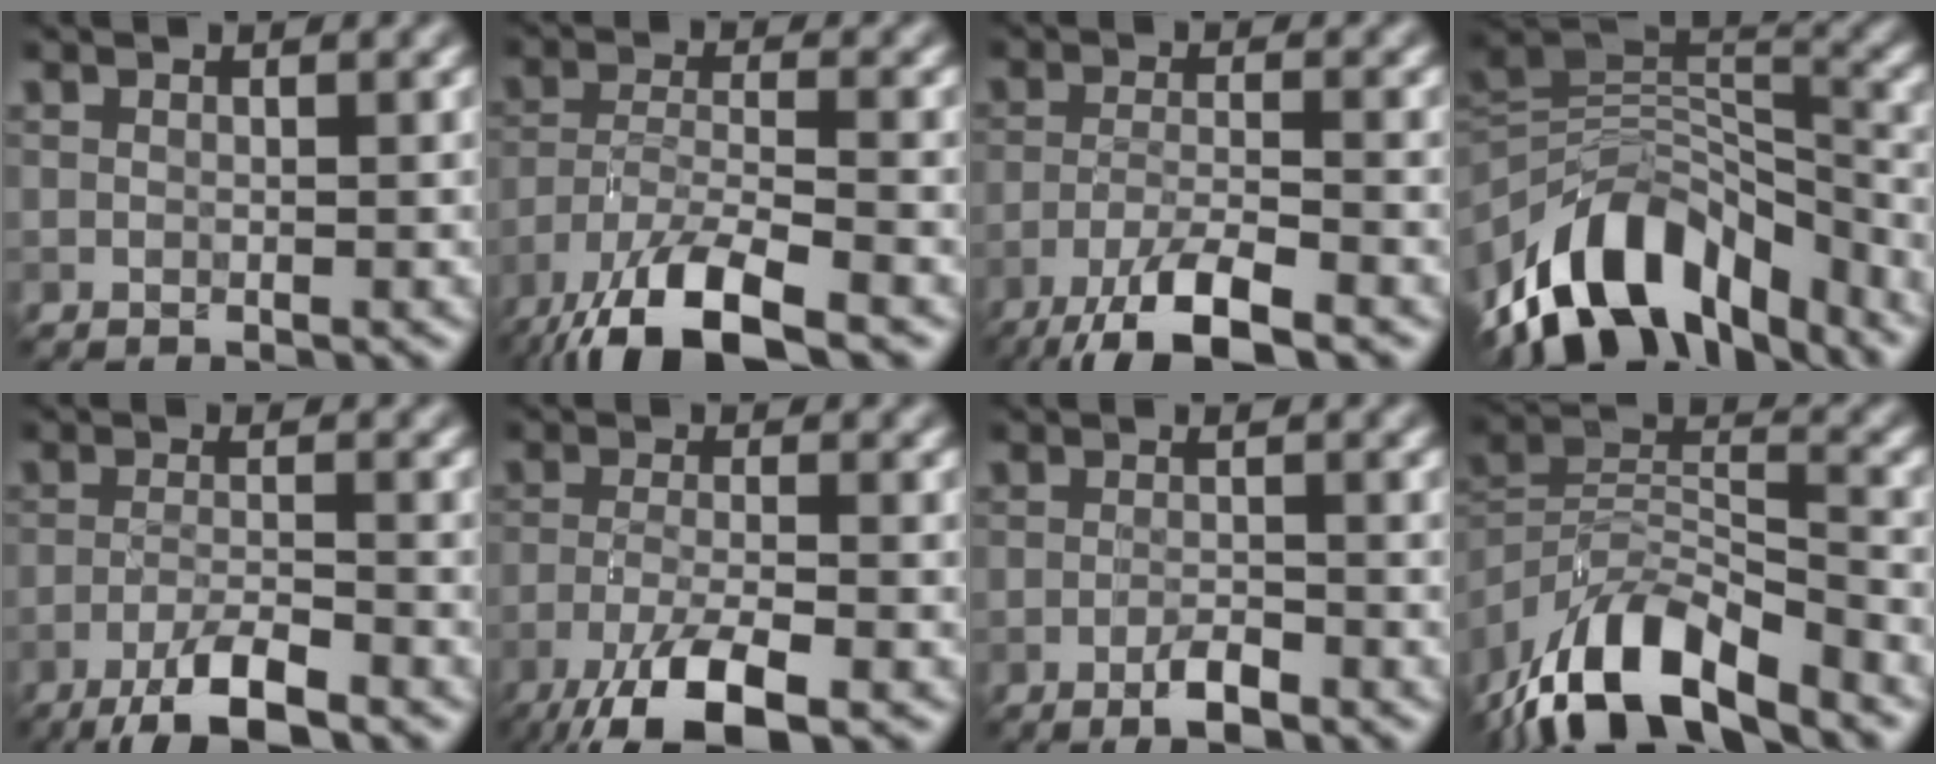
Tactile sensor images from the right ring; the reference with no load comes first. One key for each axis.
{"total": 10.1, "fx": -7.7, "fy": 2.7, "fz": 6.0, "tx": -0.116, "ty": -0.010, "tz": -0.141}
{"total": 6.6, "fx": -4.9, "fy": 1.3, "fz": 4.3, "tx": -0.069, "ty": 0.000, "tz": -0.090}
{"total": 11.7, "fx": -7.4, "fy": 6.2, "fz": 6.7, "tx": -0.117, "ty": 0.021, "tz": -0.131}
{"total": 5.0, "fx": -3.7, "fy": 0.9, "fz": 3.2, "tx": -0.054, "ty": 0.004, "tz": -0.069}
{"total": 7.7, "fx": -5.1, "fy": 2.0, "fz": 5.4, "tx": -0.097, "ty": -0.009, "tz": -0.097}
{"total": 2.1, "fx": -1.5, "fy": 0.3, "fz": 1.3, "tx": -0.022, "ty": 0.004, "tz": -0.025}
{"total": 10.8, "fx": -8.0, "fy": 3.6, "fz": 6.2, "tx": -0.109, "ty": 0.007, "tz": -0.152}